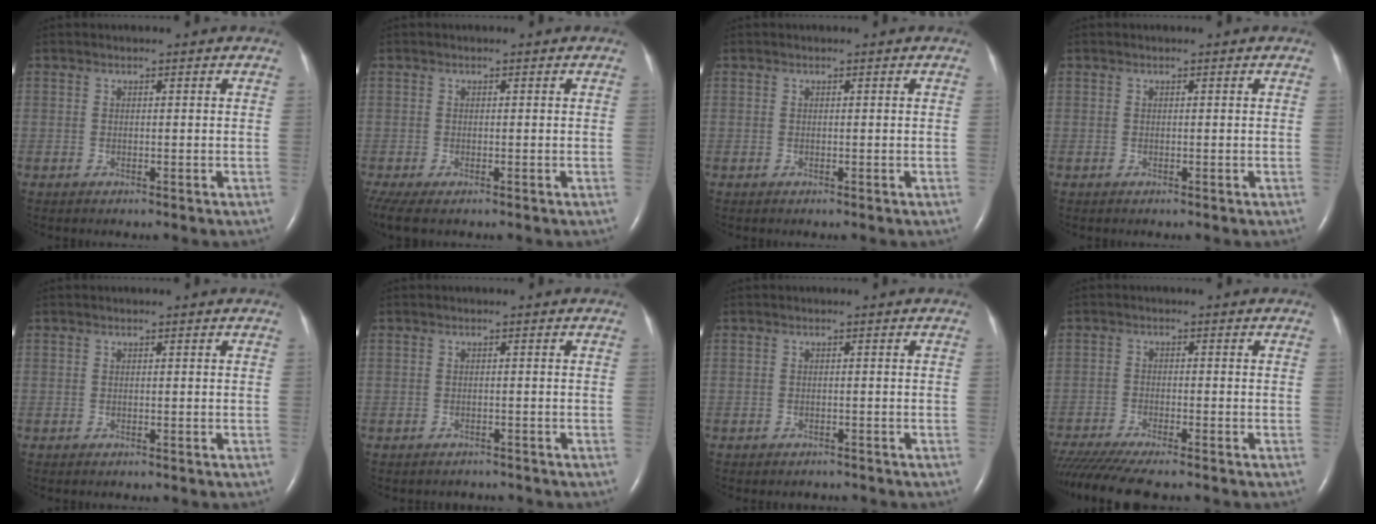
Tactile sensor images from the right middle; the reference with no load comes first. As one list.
[{"total": 5.4, "force": [-3.6, 2.2, 3.4], "torque": [-0.079, -0.012, -0.062]}, {"total": 0.0}, {"total": 0.0}, {"total": 0.0}, {"total": 2.3, "force": [-2.1, 0.9, -0.2], "torque": [-0.003, -0.002, -0.028]}, {"total": 2.0, "force": [-1.9, 0.8, 0.2], "torque": [-0.010, -0.002, -0.023]}, {"total": 12.1, "force": [-10.4, 0.7, 6.0], "torque": [-0.093, -0.025, -0.167]}]